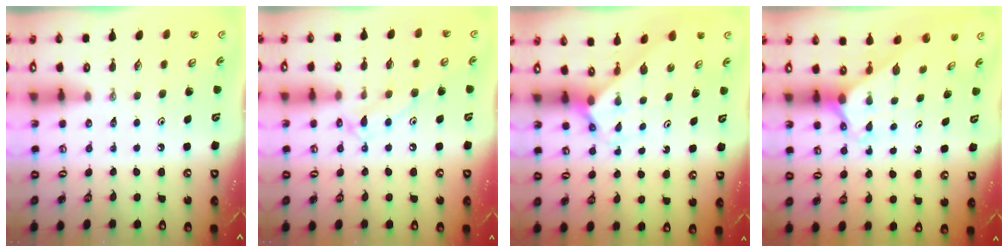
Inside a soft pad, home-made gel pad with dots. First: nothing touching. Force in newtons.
{"total": 11.1, "press": 11.1, "slide": 0.6}
{"total": 2.3, "press": 2.3, "slide": 0.2}
{"total": 2.2, "press": 2.2, "slide": 0.2}